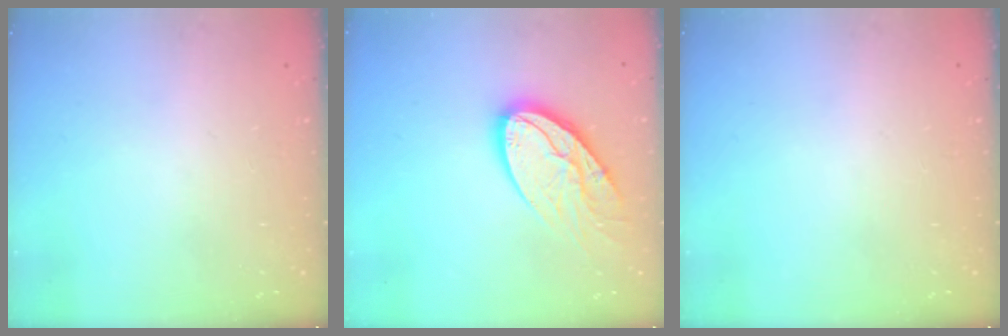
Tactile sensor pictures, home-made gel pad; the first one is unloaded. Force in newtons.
{"total": 15.6, "press": 15.5, "slide": 1.7}
{"total": 0.0}